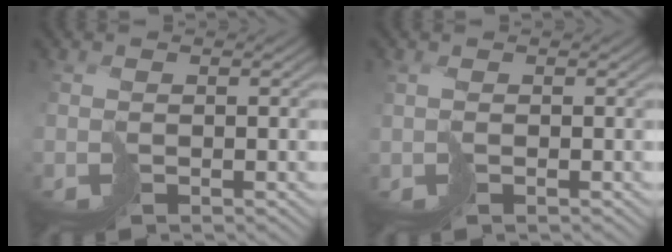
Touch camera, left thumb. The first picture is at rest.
{"total": 0.8, "force": [0.4, 0.5, 0.5], "torque": [-0.017, 0.001, 0.007]}